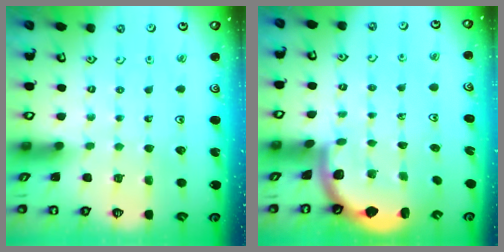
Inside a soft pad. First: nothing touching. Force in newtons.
{"total": 1.8, "press": 1.8, "slide": 0.1}